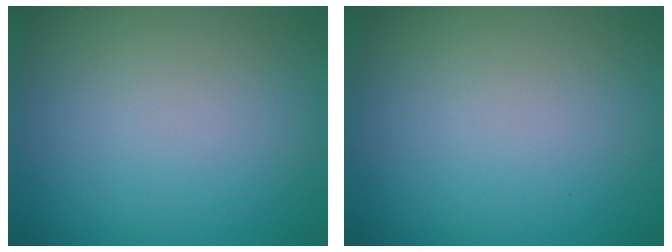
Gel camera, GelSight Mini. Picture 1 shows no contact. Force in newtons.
{"total": 0.0}